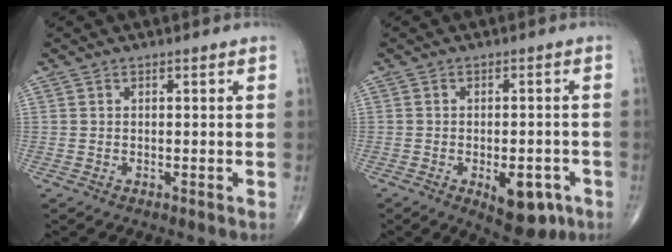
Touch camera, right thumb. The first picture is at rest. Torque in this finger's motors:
{"motor_torque": [2.06, 1.85, 0.58, -0.67, 0.21]}